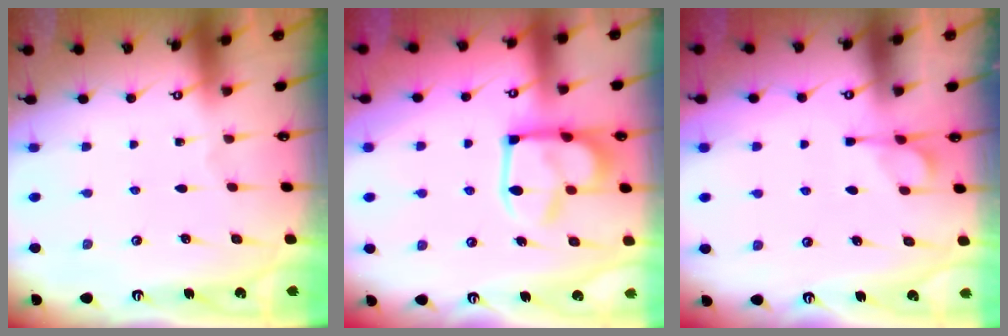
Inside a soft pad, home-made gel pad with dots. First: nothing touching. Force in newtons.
{"total": 12.7, "press": 12.6, "slide": 1.1}
{"total": 1.9, "press": 1.6, "slide": 1.1}